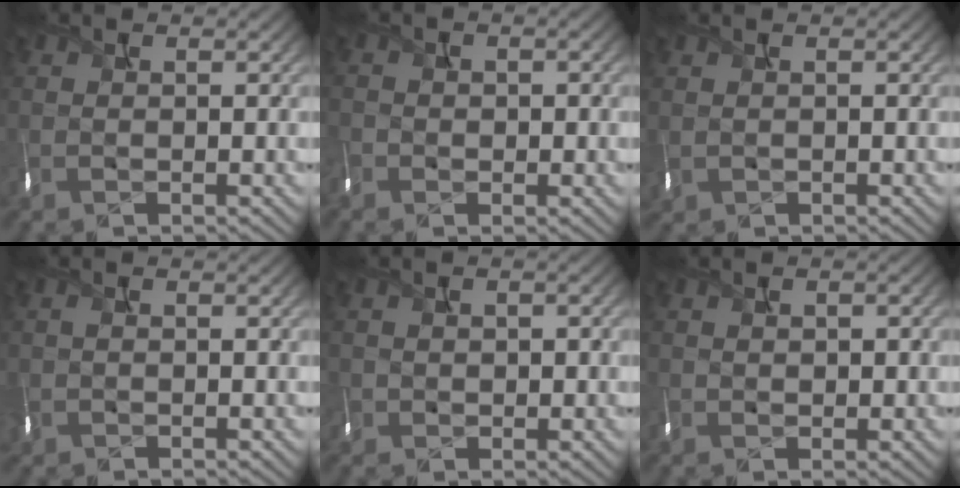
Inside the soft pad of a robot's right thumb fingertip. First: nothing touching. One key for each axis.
{"total": 2.0, "fx": -1.3, "fy": 1.5, "fz": 0.3, "tx": -0.008, "ty": -0.012, "tz": -0.022}
{"total": 0.5, "fx": 0.2, "fy": 0.3, "fz": 0.4, "tx": -0.017, "ty": 0.001, "tz": 0.007}
{"total": 0.8, "fx": -0.3, "fy": 0.6, "fz": 0.3, "tx": -0.014, "ty": -0.002, "tz": -0.006}
{"total": 1.7, "fx": -0.3, "fy": 1.6, "fz": 0.4, "tx": -0.013, "ty": -0.006, "tz": -0.002}
{"total": 1.3, "fx": -0.1, "fy": 1.2, "fz": 0.6, "tx": -0.012, "ty": -0.004, "tz": 0.004}